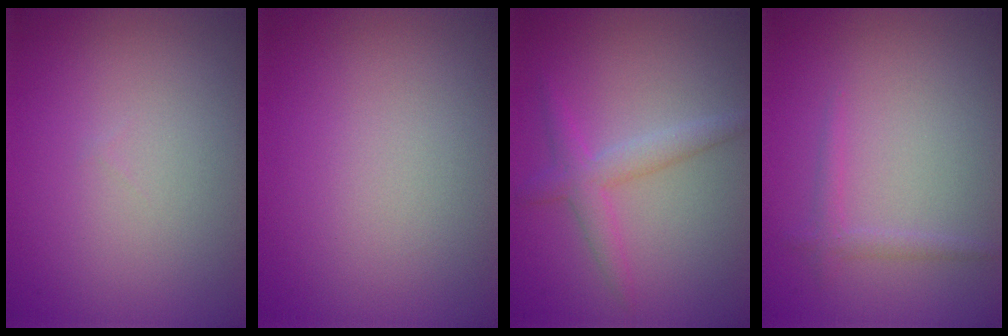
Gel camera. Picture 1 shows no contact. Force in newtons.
{"total": 0.0}
{"total": 2.6, "press": 2.6, "slide": 0.1}
{"total": 1.1, "press": 1.1, "slide": 0.1}